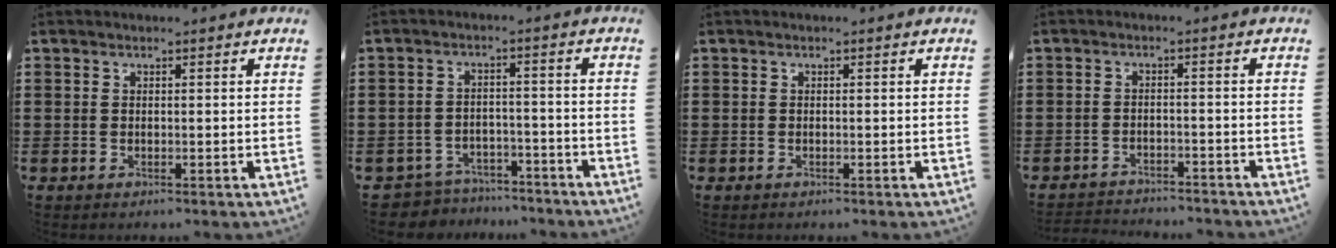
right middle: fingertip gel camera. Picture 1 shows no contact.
{"total": 4.2, "force": [-4.1, 0.8, -0.2], "torque": [-0.011, 0.003, -0.092]}
{"total": 0.0}
{"total": 2.4, "force": [-2.4, 0.1, 0.1], "torque": [-0.009, -0.003, -0.051]}